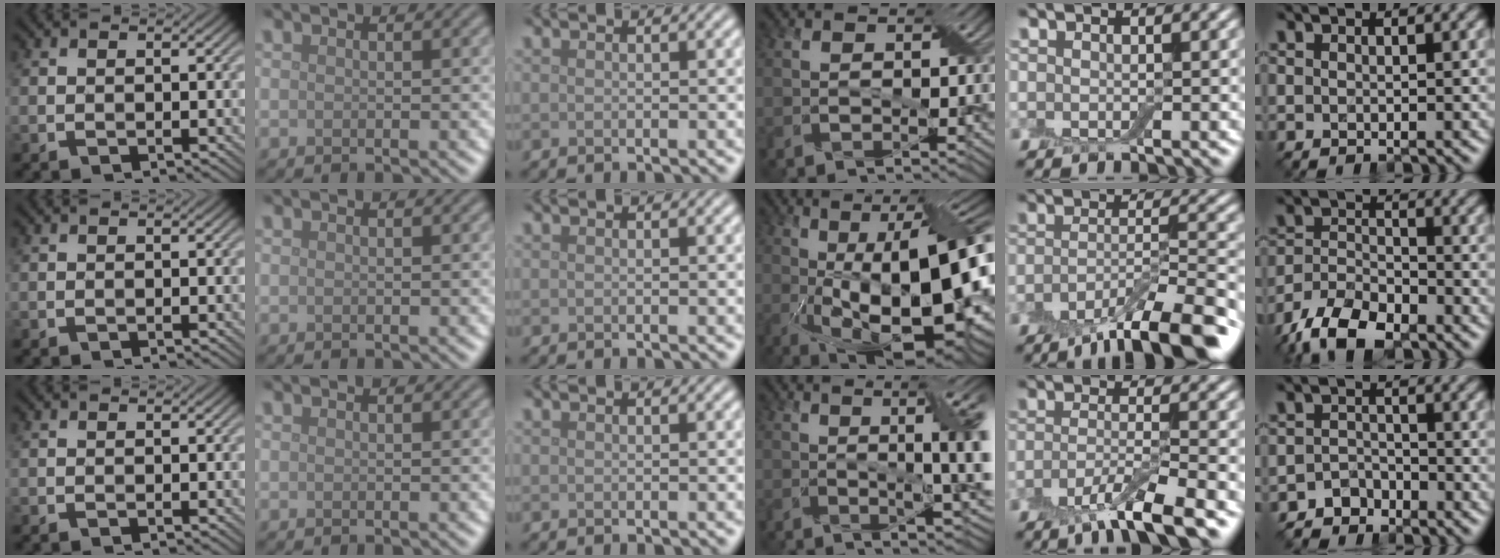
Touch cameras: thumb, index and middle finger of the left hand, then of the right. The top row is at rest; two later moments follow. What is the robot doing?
{"motion": "insert", "object": "drawer"}